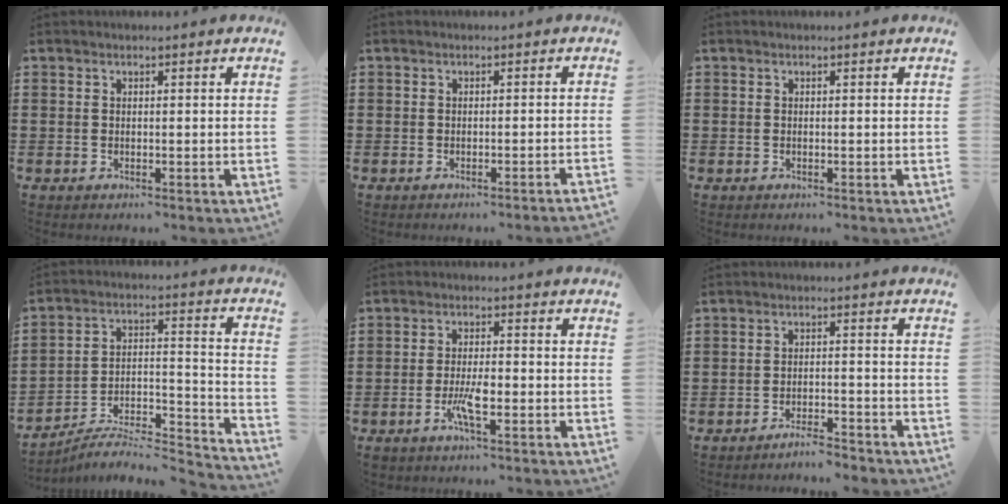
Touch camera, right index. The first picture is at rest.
{"total": 1.0, "force": [-0.8, -0.3, 0.5], "torque": [-0.008, -0.001, -0.017]}
{"total": 0.0}
{"total": 5.5, "force": [-5.1, 0.8, 1.8], "torque": [-0.033, -0.010, -0.107]}
{"total": 4.6, "force": [-1.8, 1.1, 4.1], "torque": [-0.088, -0.003, -0.037]}
{"total": 3.1, "force": [-3.0, 0.1, 0.8], "torque": [-0.016, 0.002, -0.061]}